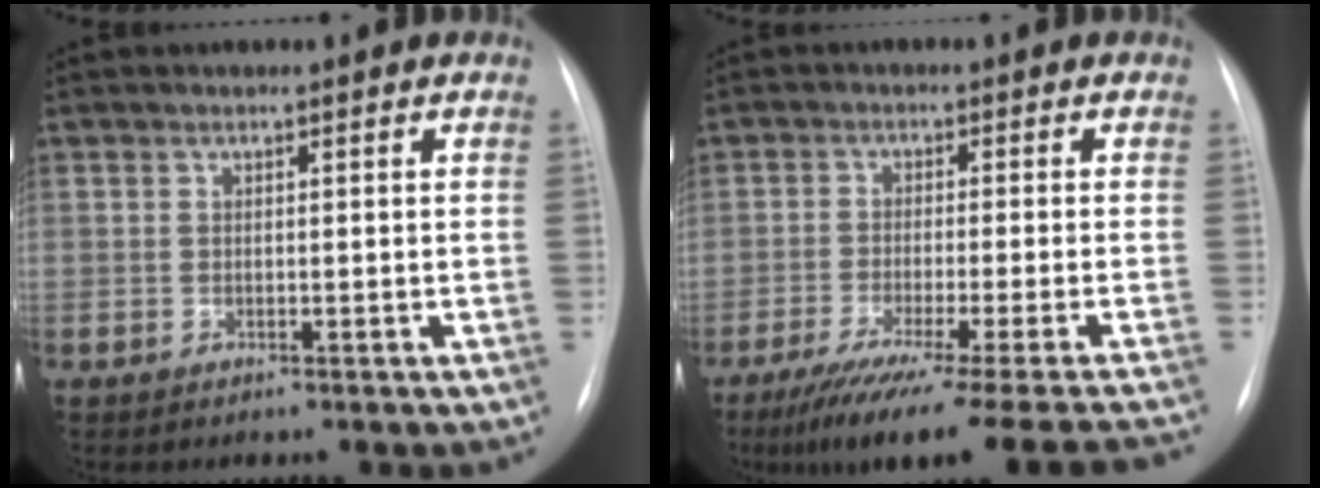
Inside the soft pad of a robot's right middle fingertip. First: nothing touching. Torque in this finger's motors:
{"motor_torque": [0.81, -0.78, 0.19, 0.07]}